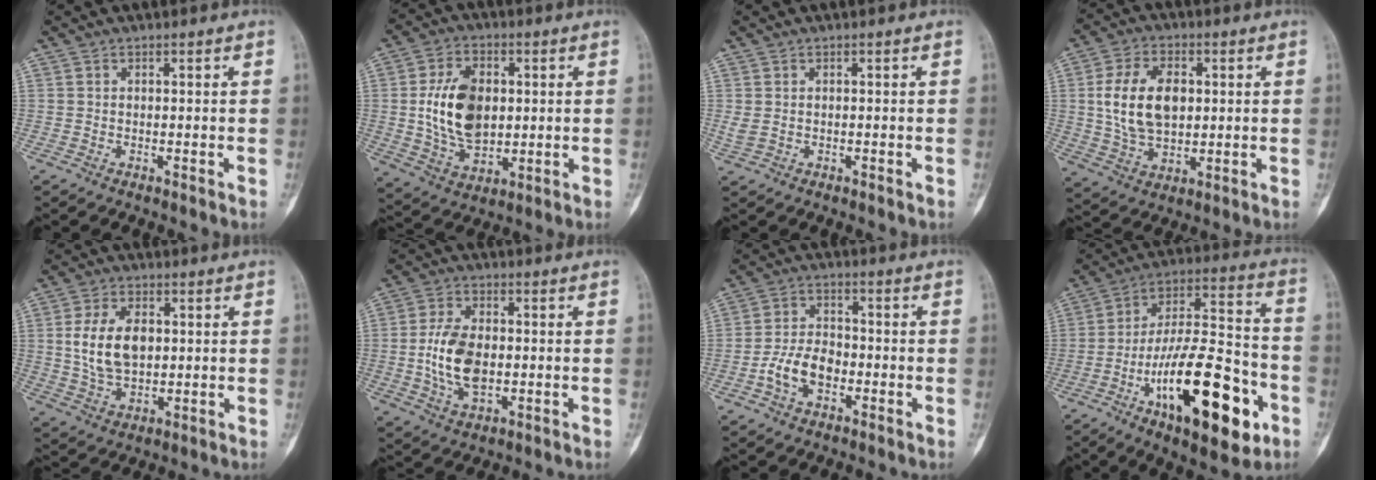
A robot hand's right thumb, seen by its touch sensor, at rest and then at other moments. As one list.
[{"total": 14.1, "force": [1.2, 9.1, 10.7], "torque": [-0.171, -0.006, 0.029]}, {"total": 1.6, "force": [-0.1, 1.1, 1.2], "torque": [-0.039, 0.006, 0.002]}, {"total": 13.1, "force": [1.8, 8.3, 10.1], "torque": [-0.171, -0.001, 0.036]}, {"total": 10.4, "force": [1.4, 6.5, 8.1], "torque": [-0.143, -0.002, 0.033]}, {"total": 10.6, "force": [-0.9, 6.4, 8.5], "torque": [-0.157, 0.005, -0.015]}, {"total": 7.7, "force": [-2.7, 4.8, 5.4], "torque": [-0.094, 0.026, -0.056]}, {"total": 25.9, "force": [-10.2, 9.6, 21.8], "torque": [-0.347, 0.052, -0.156]}]